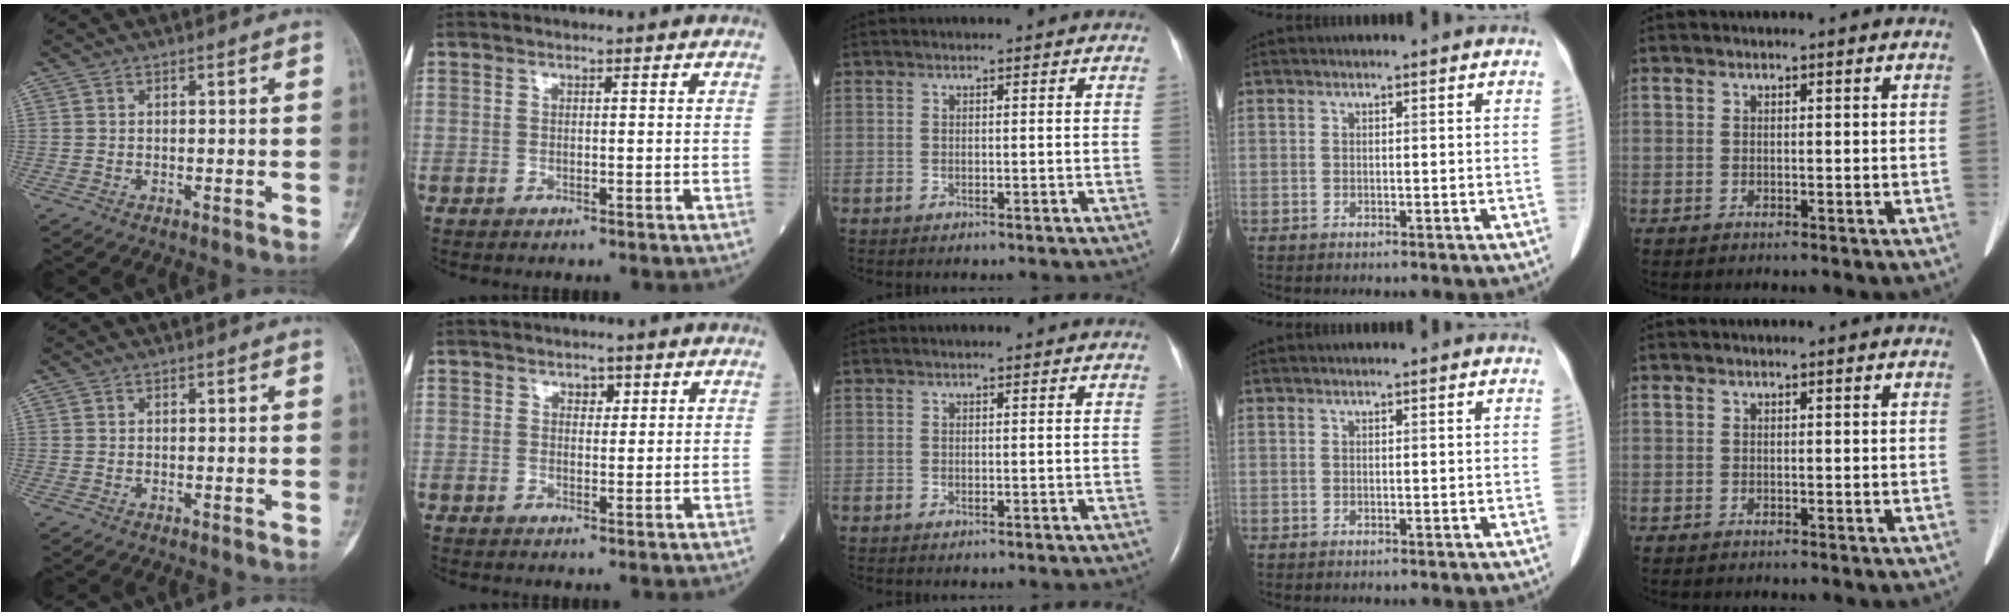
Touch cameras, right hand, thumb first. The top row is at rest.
{"index": {"total": 1.4, "force": [0.8, 0.9, 0.8], "torque": [-0.004, -0.001, 0.010]}}